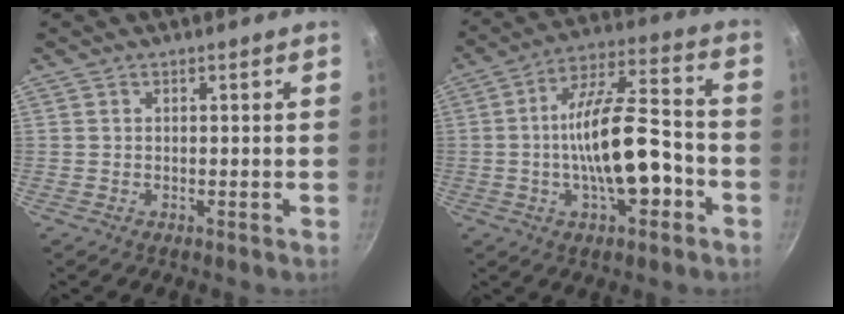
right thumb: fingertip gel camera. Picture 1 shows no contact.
{"total": 16.8, "force": [-4.3, 6.6, 14.9], "torque": [-0.228, 0.045, -0.076]}